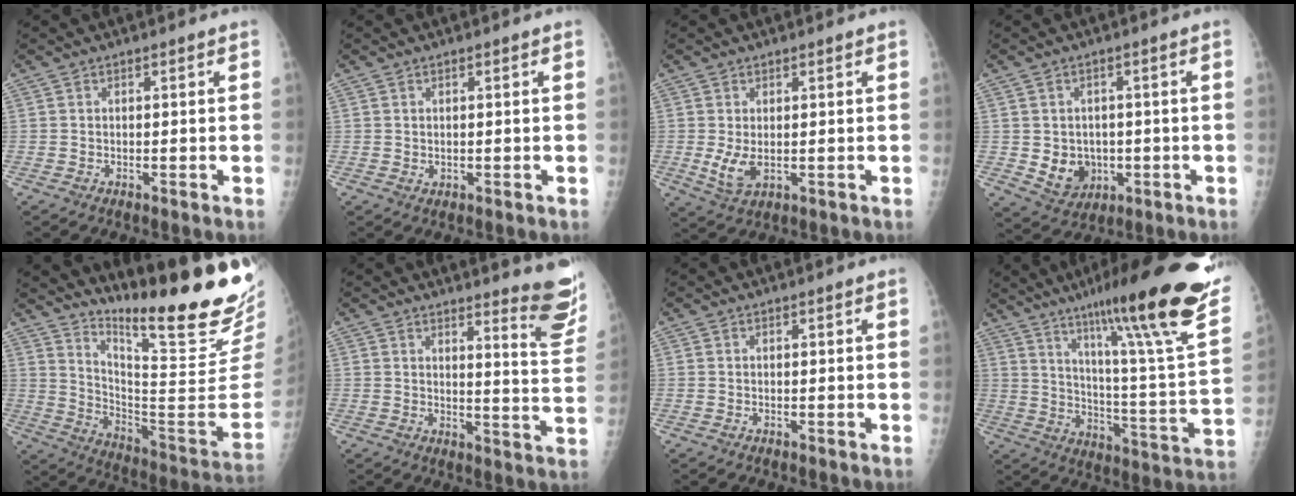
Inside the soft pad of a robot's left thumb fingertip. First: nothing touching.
{"total": 0.9, "force": [0.5, 0.7, 0.3], "torque": [0.004, -0.003, 0.007]}
{"total": 4.2, "force": [0.5, 2.5, 3.4], "torque": [-0.063, -0.014, 0.016]}
{"total": 7.0, "force": [-0.7, 6.0, 3.5], "torque": [-0.027, -0.002, 0.007]}
{"total": 27.2, "force": [21.7, 2.6, 16.2], "torque": [-0.222, -0.177, 0.312]}
{"total": 10.5, "force": [9.0, 0.8, 5.4], "torque": [-0.048, -0.095, 0.100]}
{"total": 0.0}
{"total": 30.3, "force": [18.8, 3.3, 23.5], "torque": [-0.311, -0.067, 0.279]}